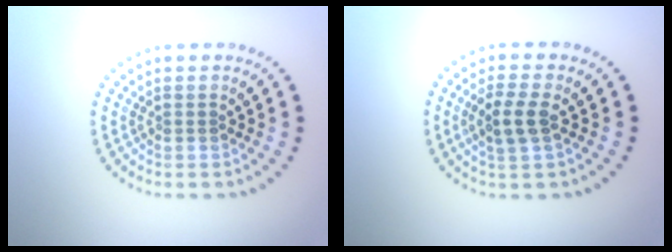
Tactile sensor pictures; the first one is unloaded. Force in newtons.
{"total": 2.8, "press": 2.7, "slide": 0.8}